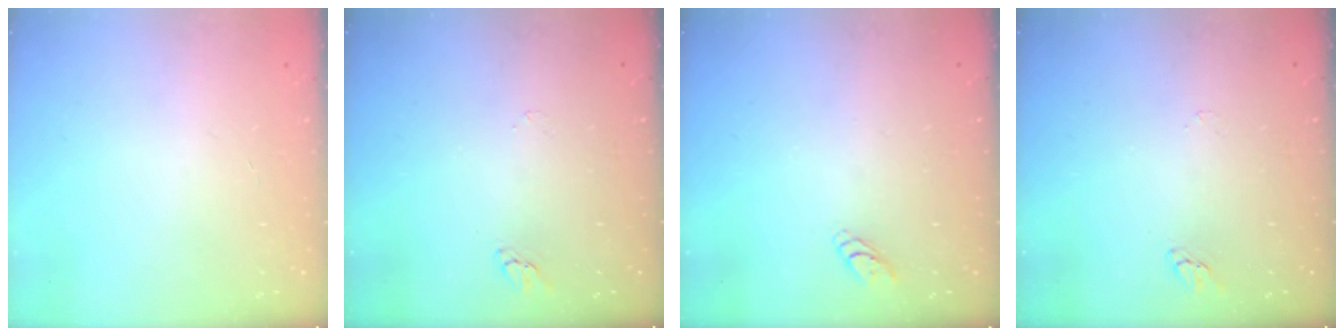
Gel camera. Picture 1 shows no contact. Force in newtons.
{"total": 2.5, "press": 2.5, "slide": 0.2}
{"total": 2.8, "press": 2.8, "slide": 0.3}
{"total": 2.5, "press": 2.5, "slide": 0.2}